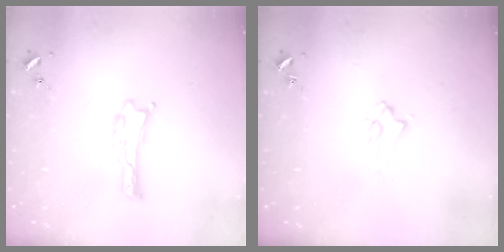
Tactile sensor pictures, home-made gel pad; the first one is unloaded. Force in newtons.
{"total": 1.9, "press": 1.9, "slide": 0.3}